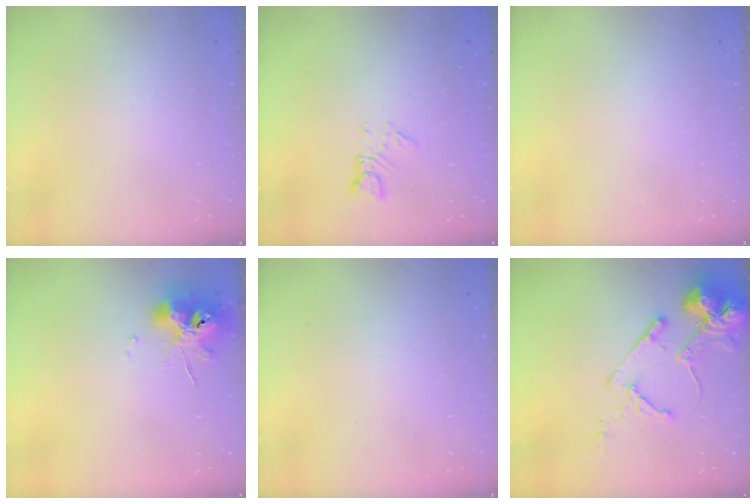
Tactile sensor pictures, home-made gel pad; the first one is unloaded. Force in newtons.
{"total": 3.1, "press": 3.1, "slide": 0.2}
{"total": 0.0}
{"total": 9.7, "press": 9.6, "slide": 1.4}
{"total": 0.0}
{"total": 15.4, "press": 15.3, "slide": 1.9}